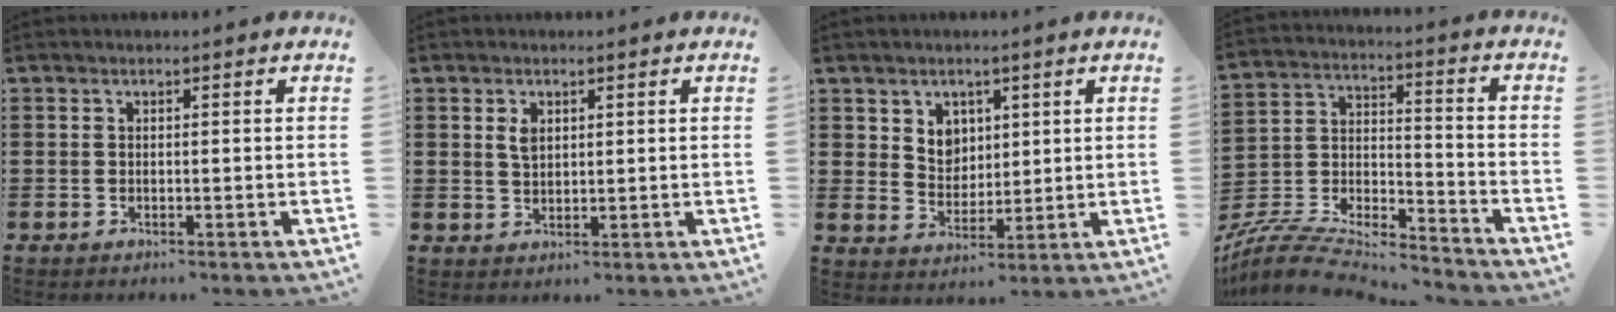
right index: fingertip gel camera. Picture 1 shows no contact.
{"total": 2.2, "force": [0.9, 1.2, 1.6], "torque": [-0.036, 0.004, 0.017]}
{"total": 4.4, "force": [2.5, 3.6, 0.7], "torque": [-0.025, 0.005, 0.044]}
{"total": 7.5, "force": [-7.0, 1.5, 2.3], "torque": [-0.060, -0.004, -0.142]}